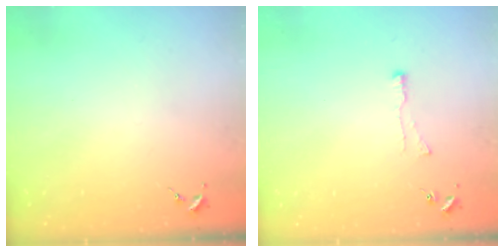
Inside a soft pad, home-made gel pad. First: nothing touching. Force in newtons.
{"total": 4.2, "press": 4.2, "slide": 0.5}